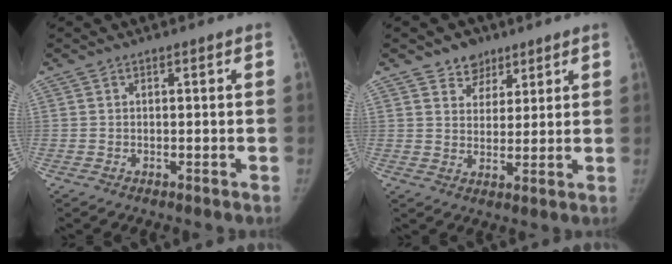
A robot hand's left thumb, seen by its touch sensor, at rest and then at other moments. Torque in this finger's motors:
{"motor_torque": [-0.10, -0.10, 0.16, 0.46, -0.01]}